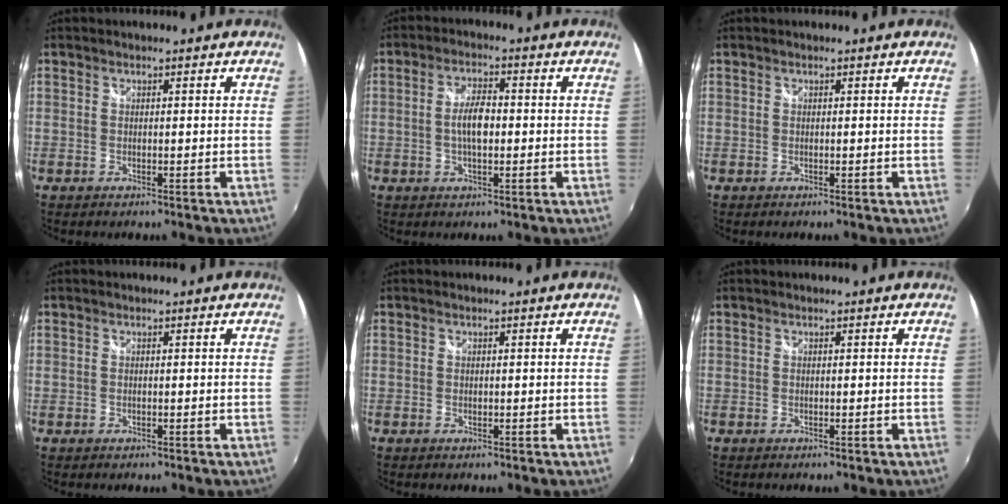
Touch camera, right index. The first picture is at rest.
{"total": 5.3, "force": [-0.4, 2.1, 4.9], "torque": [-0.091, 0.006, -0.007]}
{"total": 0.0}
{"total": 0.0}
{"total": 0.0}
{"total": 0.0}